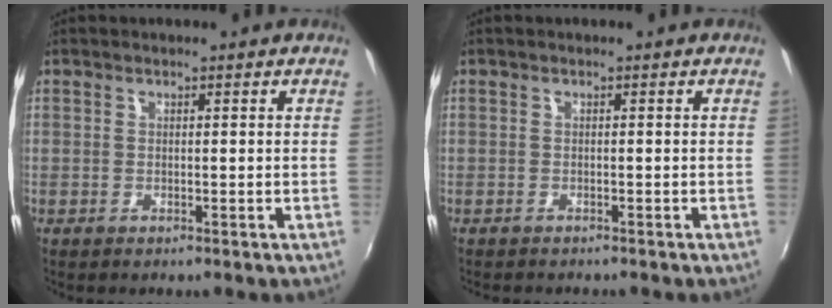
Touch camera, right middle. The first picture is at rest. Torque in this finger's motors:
{"motor_torque": [0.12, -0.12, 0.02, 0.03]}